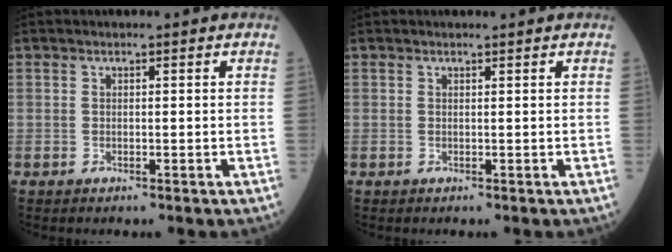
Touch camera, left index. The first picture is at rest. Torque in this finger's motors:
{"motor_torque": [0.01, 0.08, 0.00, -0.01]}